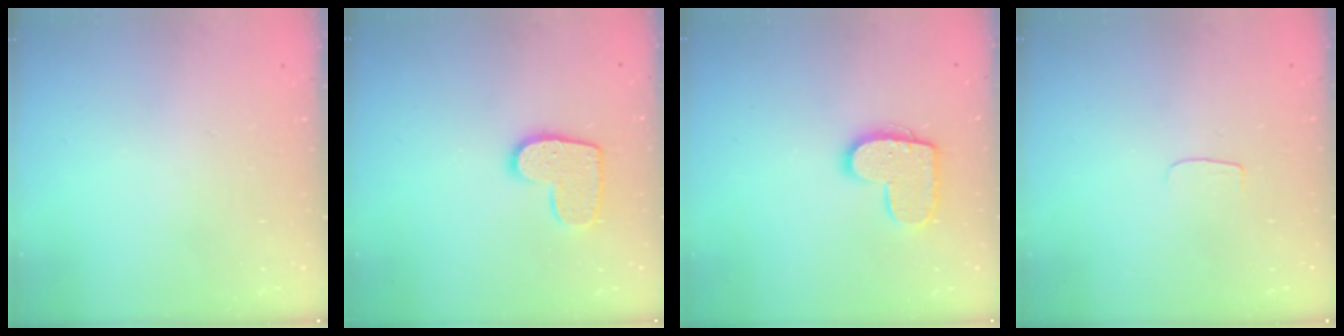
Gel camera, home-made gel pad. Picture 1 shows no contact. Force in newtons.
{"total": 11.2, "press": 11.2, "slide": 0.6}
{"total": 12.4, "press": 12.4, "slide": 0.6}
{"total": 3.1, "press": 3.1, "slide": 0.3}